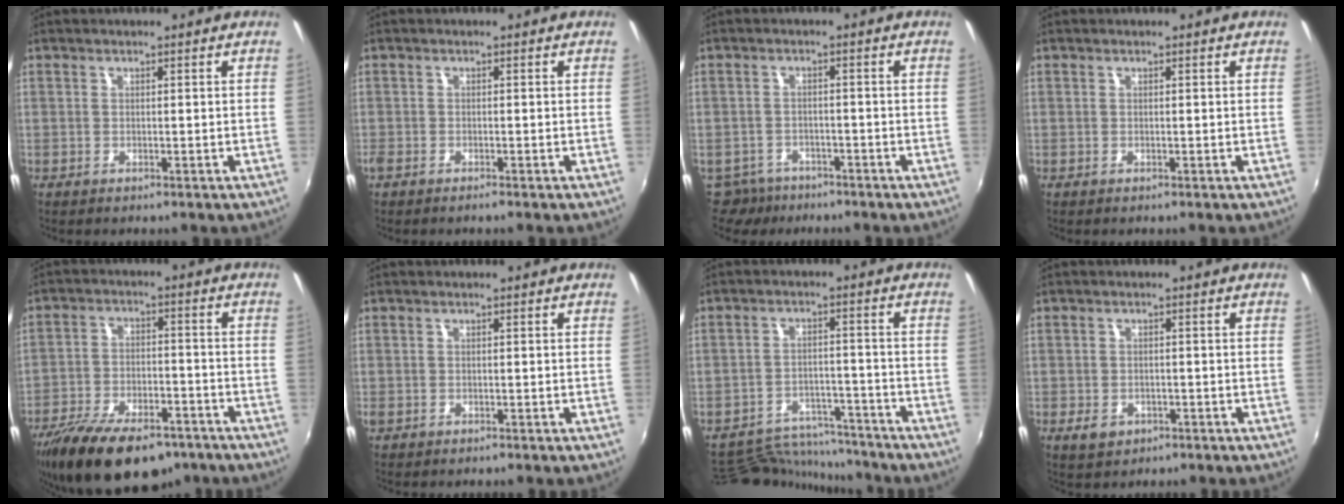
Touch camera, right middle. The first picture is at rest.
{"total": 1.2, "force": [-1.0, 0.2, 0.5], "torque": [-0.014, -0.004, -0.023]}
{"total": 6.4, "force": [-5.2, 3.6, 1.1], "torque": [-0.040, -0.003, -0.083]}
{"total": 0.0}
{"total": 19.8, "force": [-14.2, 8.1, 11.0], "torque": [-0.221, -0.032, -0.223]}
{"total": 0.8, "force": [-0.4, 0.6, 0.3], "torque": [-0.007, -0.003, -0.008]}
{"total": 12.9, "force": [-12.2, 3.5, 2.5], "torque": [-0.068, 0.023, -0.178]}
{"total": 3.6, "force": [-1.7, 2.6, 1.7], "torque": [-0.038, -0.002, -0.022]}